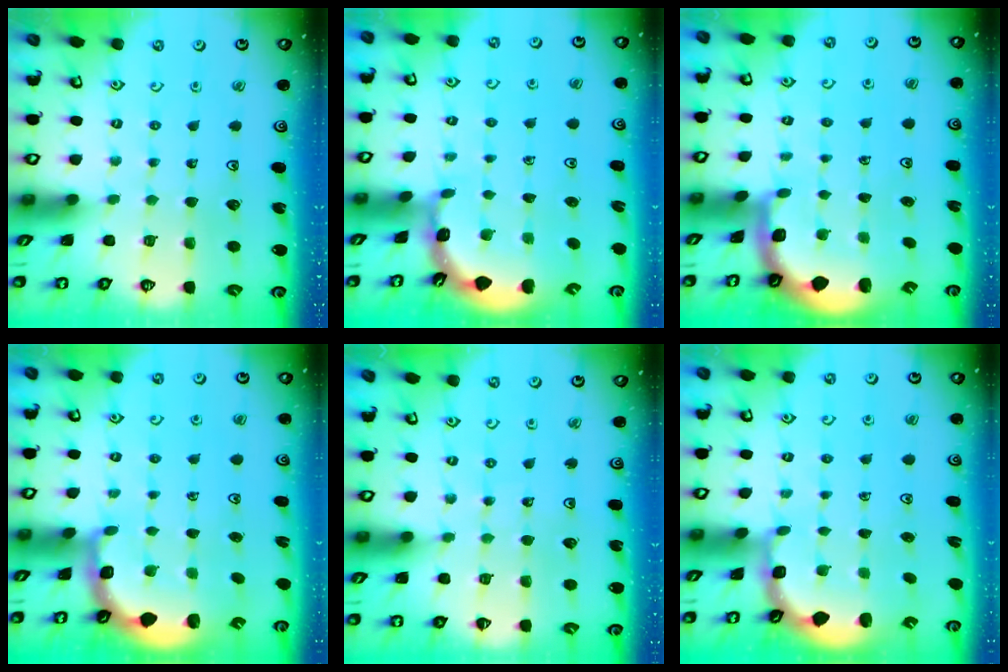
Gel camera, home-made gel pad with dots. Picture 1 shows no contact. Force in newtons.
{"total": 1.9, "press": 1.9, "slide": 0.1}
{"total": 1.5, "press": 1.5, "slide": 0.2}
{"total": 2.1, "press": 2.0, "slide": 0.6}
{"total": 4.9, "press": 4.5, "slide": 1.9}
{"total": 2.7, "press": 2.1, "slide": 1.7}